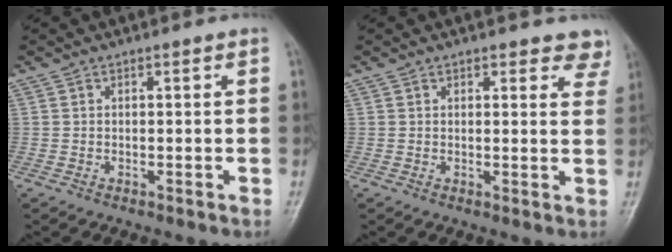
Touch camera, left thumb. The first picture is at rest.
{"total": 4.9, "force": [4.2, 2.2, 1.3], "torque": [0.023, -0.021, 0.034]}